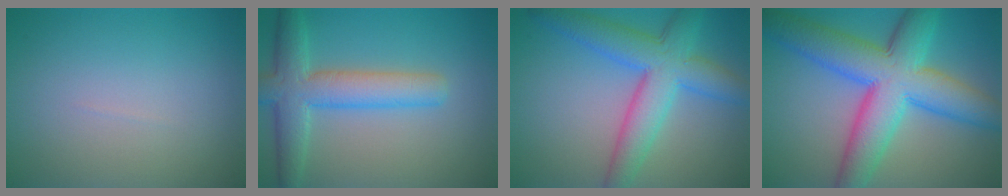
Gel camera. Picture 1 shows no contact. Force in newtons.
{"total": 6.0, "press": 6.0, "slide": 0.3}
{"total": 7.0, "press": 7.0, "slide": 0.2}
{"total": 10.9, "press": 10.9, "slide": 0.2}